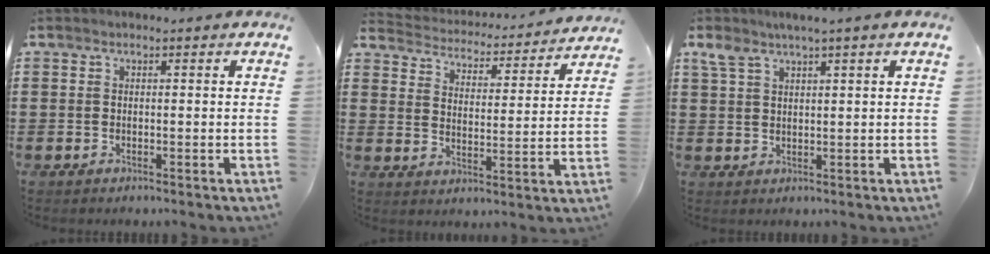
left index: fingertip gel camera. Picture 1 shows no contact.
{"total": 3.5, "force": [3.5, 0.1, -0.2], "torque": [-0.021, -0.034, 0.052]}
{"total": 2.7, "force": [1.7, 0.4, 2.1], "torque": [-0.047, 0.001, 0.030]}